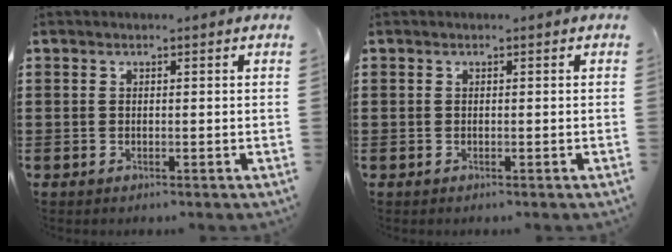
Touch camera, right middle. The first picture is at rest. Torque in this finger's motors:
{"motor_torque": [0.00, 0.00, 0.00, 0.00]}